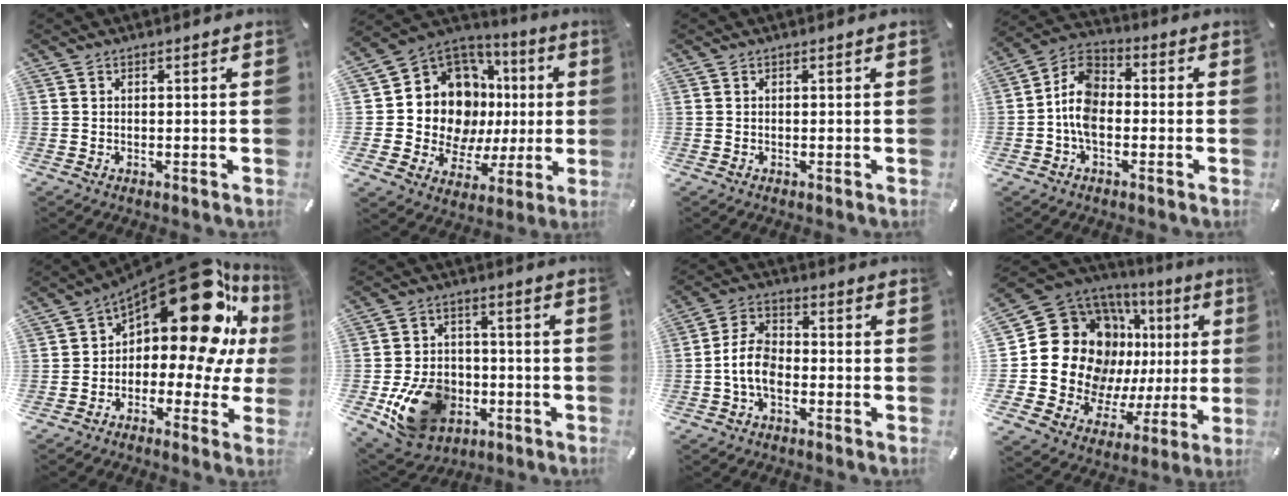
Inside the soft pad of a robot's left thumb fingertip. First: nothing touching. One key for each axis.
{"total": 15.4, "fx": 2.5, "fy": 13.1, "fz": 7.7, "tx": -0.157, "ty": -0.044, "tz": 0.063}
{"total": 0.0}
{"total": 9.3, "fx": -2.1, "fy": 6.2, "fz": 6.5, "tx": -0.146, "ty": 0.010, "tz": -0.042}
{"total": 23.1, "fx": 10.2, "fy": 11.2, "fz": 17.5, "tx": -0.249, "ty": -0.081, "tz": 0.172}
{"total": 15.5, "fx": -5.5, "fy": 11.8, "fz": 8.4, "tx": -0.158, "ty": 0.035, "tz": -0.086}
{"total": 7.9, "fx": -2.6, "fy": 5.0, "fz": 5.5, "tx": -0.116, "ty": 0.015, "tz": -0.049}
{"total": 25.2, "fx": 5.8, "fy": 18.9, "fz": 15.7, "tx": -0.260, "ty": -0.057, "tz": 0.145}